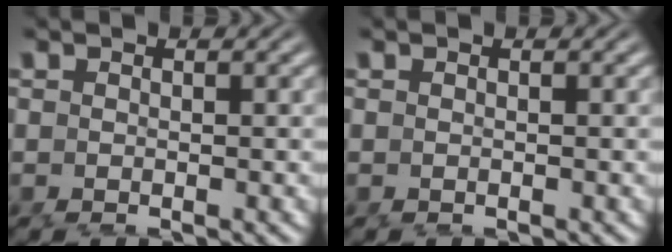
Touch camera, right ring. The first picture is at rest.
{"total": 0.0}